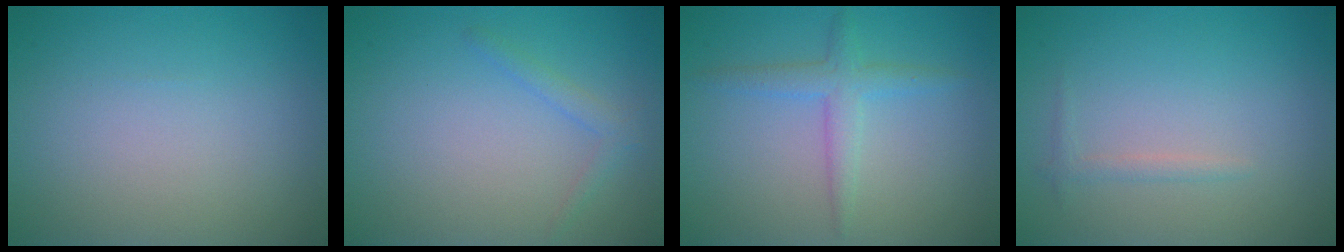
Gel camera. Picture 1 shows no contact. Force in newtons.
{"total": 1.3, "press": 1.3, "slide": 0.1}
{"total": 2.5, "press": 2.5, "slide": 0.1}
{"total": 0.9, "press": 0.9, "slide": 0.1}